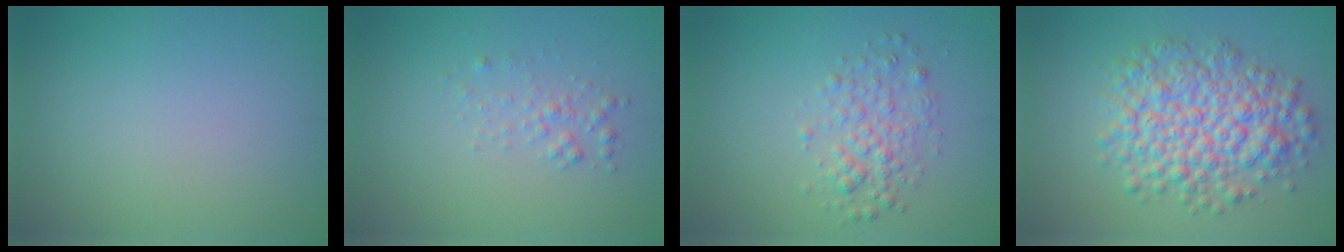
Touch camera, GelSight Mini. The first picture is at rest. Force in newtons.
{"total": 1.3, "press": 1.3, "slide": 0.1}
{"total": 2.5, "press": 2.5, "slide": 0.1}
{"total": 7.0, "press": 7.0, "slide": 0.2}